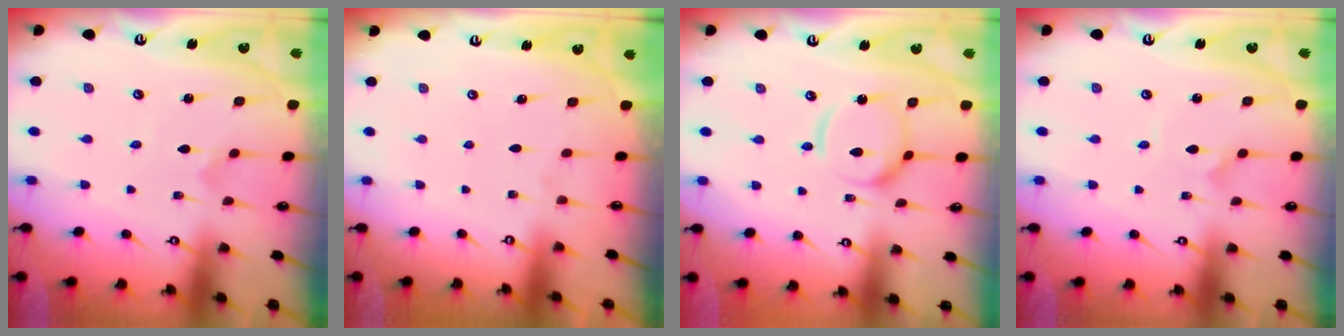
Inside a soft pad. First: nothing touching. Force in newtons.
{"total": 0.0}
{"total": 10.9, "press": 10.9, "slide": 0.9}
{"total": 0.0}